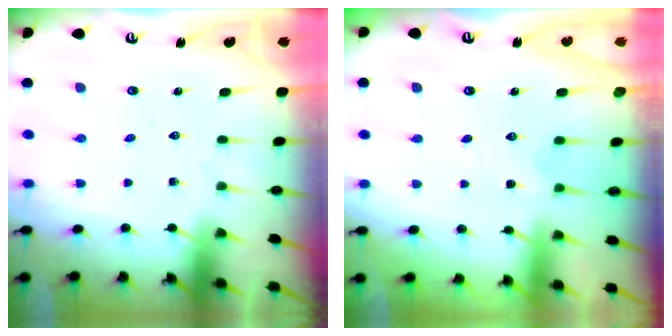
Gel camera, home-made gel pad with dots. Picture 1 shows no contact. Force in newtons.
{"total": 1.2, "press": 1.2, "slide": 0.4}